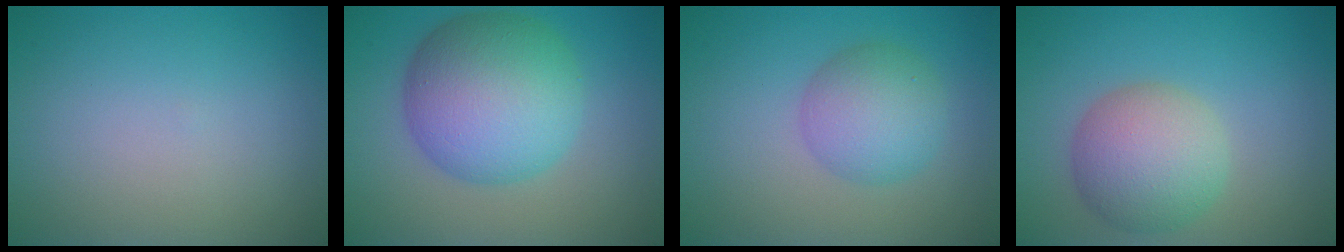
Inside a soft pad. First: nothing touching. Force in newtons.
{"total": 10.0, "press": 10.0, "slide": 0.2}
{"total": 4.4, "press": 4.4, "slide": 0.1}
{"total": 5.8, "press": 5.8, "slide": 0.4}